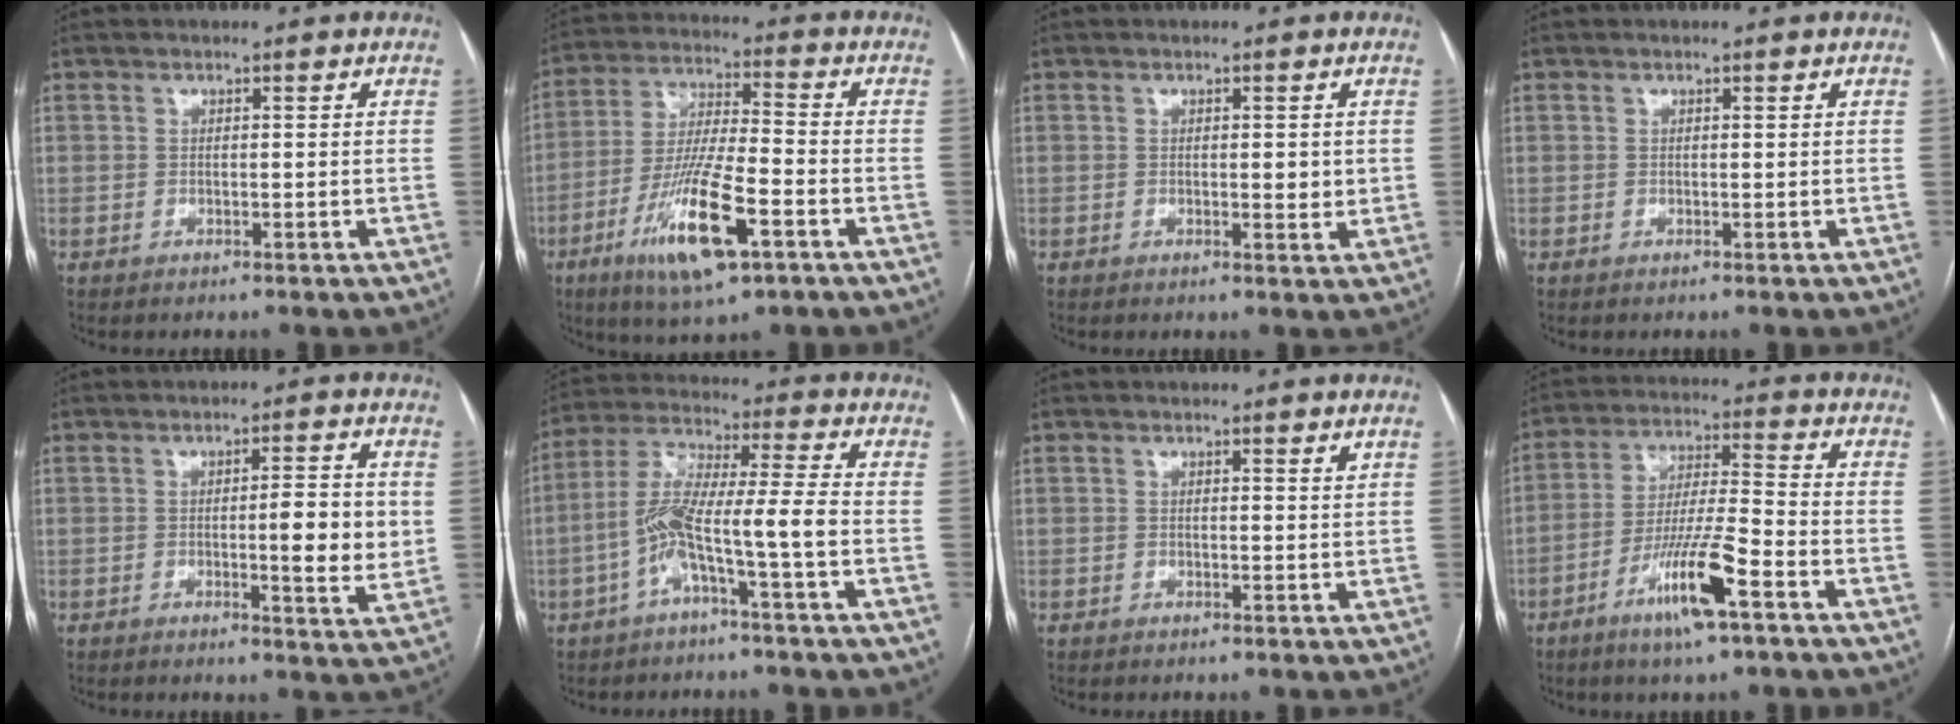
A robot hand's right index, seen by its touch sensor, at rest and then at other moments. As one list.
[{"total": 14.6, "force": [-6.7, 2.5, 12.7], "torque": [-0.250, -0.020, -0.118]}, {"total": 2.3, "force": [0.2, 0.7, 2.1], "torque": [-0.029, -0.004, 0.003]}, {"total": 0.0}, {"total": 7.4, "force": [0.0, 1.0, 7.3], "torque": [-0.097, -0.004, -0.002]}, {"total": 10.3, "force": [-3.4, -0.2, 9.7], "torque": [-0.195, 0.024, -0.068]}, {"total": 0.7, "force": [0.6, -0.1, 0.5], "torque": [-0.008, -0.004, 0.006]}, {"total": 11.6, "force": [-6.0, 0.5, 9.8], "torque": [-0.188, -0.013, -0.113]}]